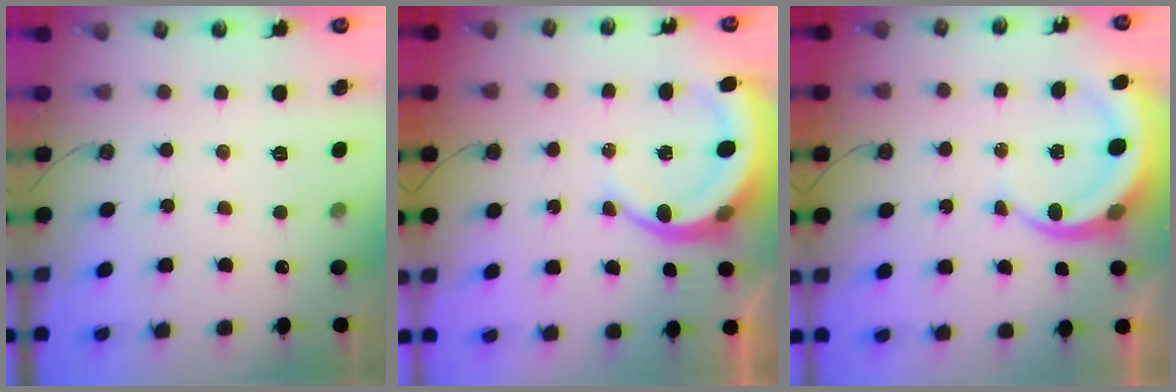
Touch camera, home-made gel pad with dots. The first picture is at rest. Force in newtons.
{"total": 8.0, "press": 7.9, "slide": 1.0}
{"total": 6.8, "press": 6.7, "slide": 0.6}